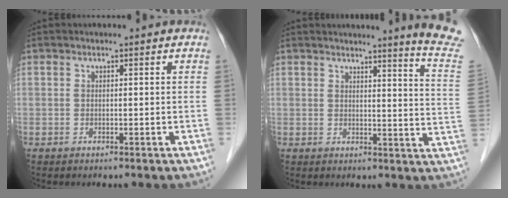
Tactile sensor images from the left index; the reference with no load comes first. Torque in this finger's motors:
{"motor_torque": [0.02, -0.18, 0.10, -0.02]}